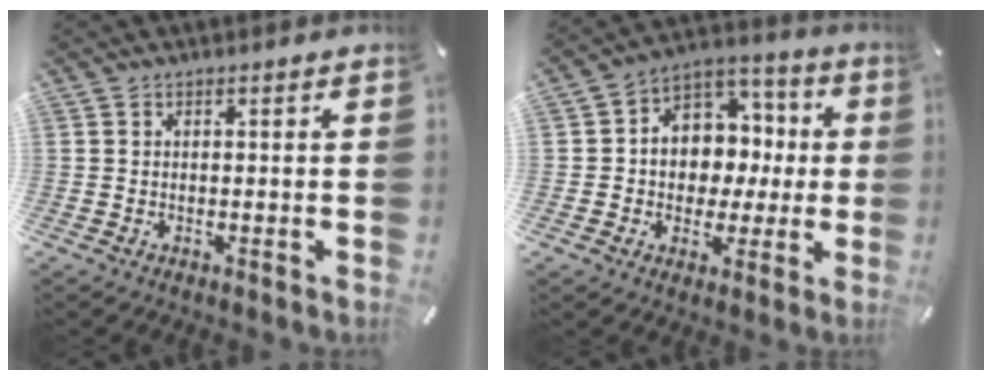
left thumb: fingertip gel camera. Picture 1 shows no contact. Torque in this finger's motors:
{"motor_torque": [1.71, 1.84, 0.52, 0.15, 0.33]}